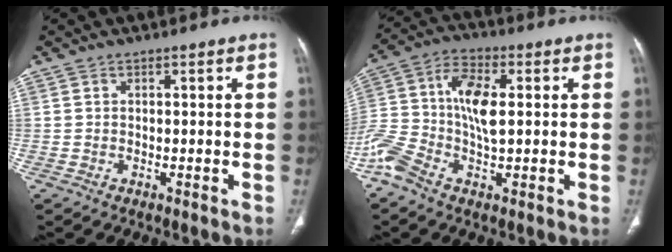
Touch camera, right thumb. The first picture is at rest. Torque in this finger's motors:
{"motor_torque": [1.78, 1.43, 1.34, -0.51, 0.48]}